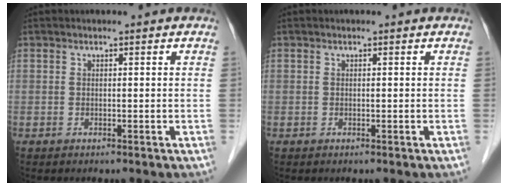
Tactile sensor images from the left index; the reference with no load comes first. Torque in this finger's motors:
{"motor_torque": [-0.08, -0.07, -0.09, -0.01]}